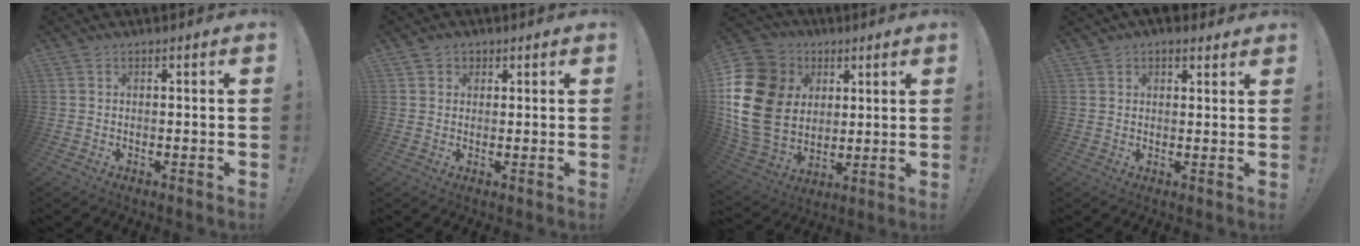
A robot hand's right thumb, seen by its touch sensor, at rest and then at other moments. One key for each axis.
{"total": 2.1, "fx": 0.9, "fy": 1.8, "fz": 0.4, "tx": 0.000, "ty": -0.002, "tz": 0.015}
{"total": 21.0, "fx": 3.4, "fy": 16.8, "fz": 12.1, "tx": -0.241, "ty": -0.013, "tz": 0.082}
{"total": 3.7, "fx": 2.8, "fy": 2.2, "fz": 0.9, "tx": -0.008, "ty": -0.009, "tz": 0.050}